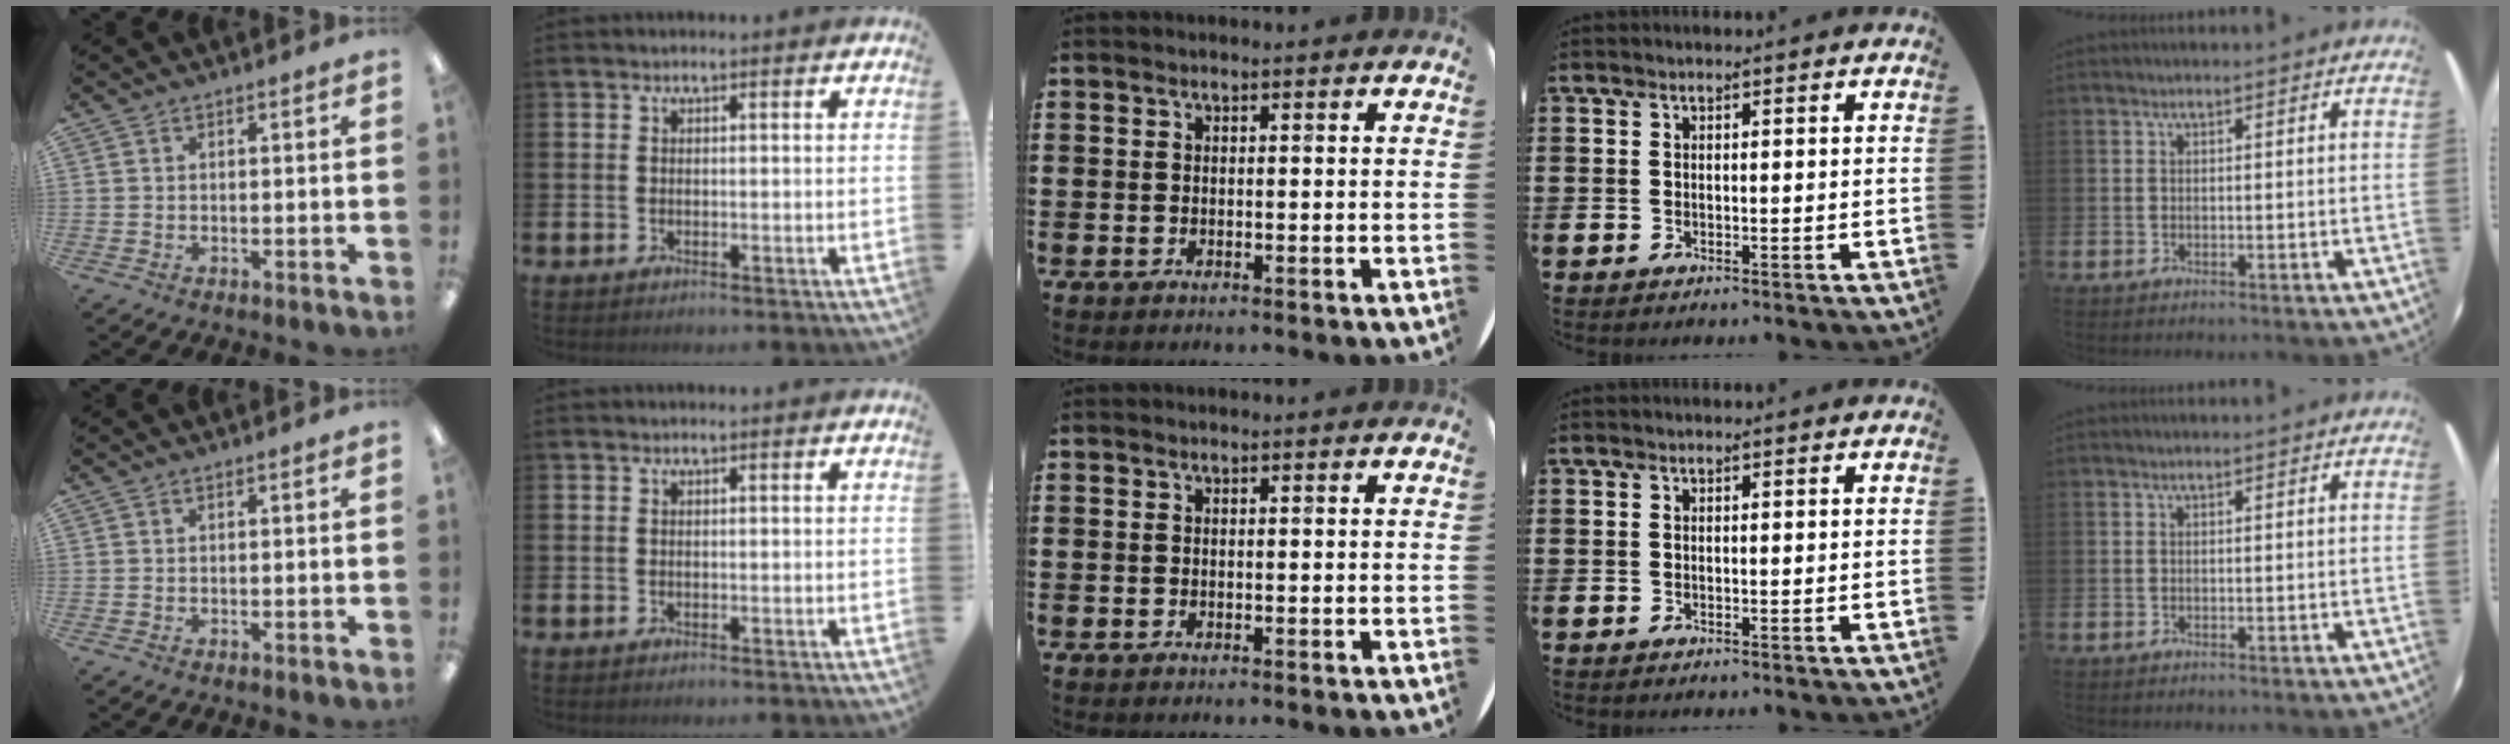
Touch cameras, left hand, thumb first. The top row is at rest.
{}